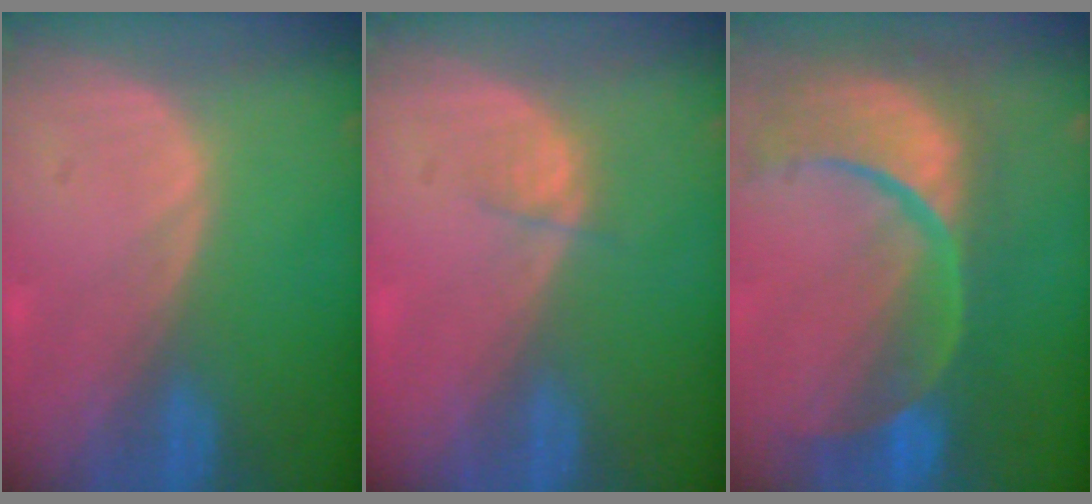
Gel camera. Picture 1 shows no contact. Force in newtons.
{"total": 1.4, "press": 1.3, "slide": 0.6}
{"total": 13.8, "press": 10.9, "slide": 8.4}